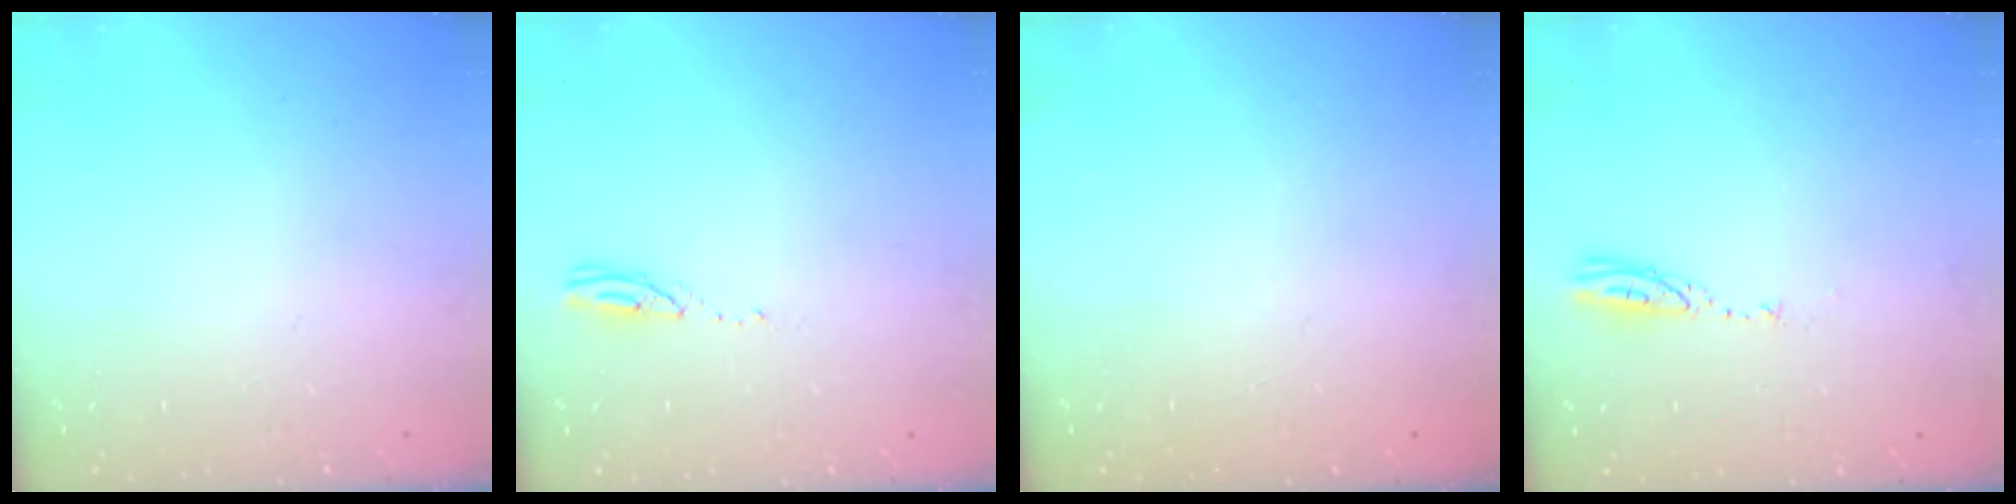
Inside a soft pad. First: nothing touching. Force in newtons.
{"total": 3.2, "press": 3.2, "slide": 0.3}
{"total": 0.0}
{"total": 3.5, "press": 3.4, "slide": 0.3}